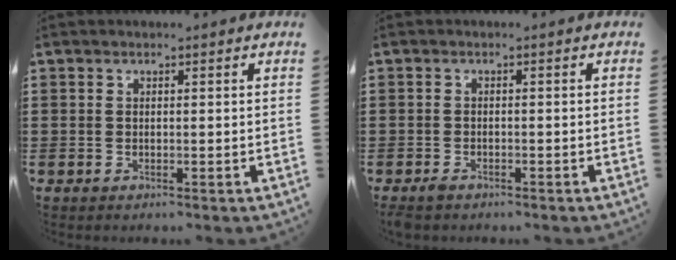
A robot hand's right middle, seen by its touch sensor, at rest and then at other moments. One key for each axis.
{"total": 1.1, "fx": -0.9, "fy": 0.5, "fz": 0.5, "tx": -0.011, "ty": -0.002, "tz": -0.019}